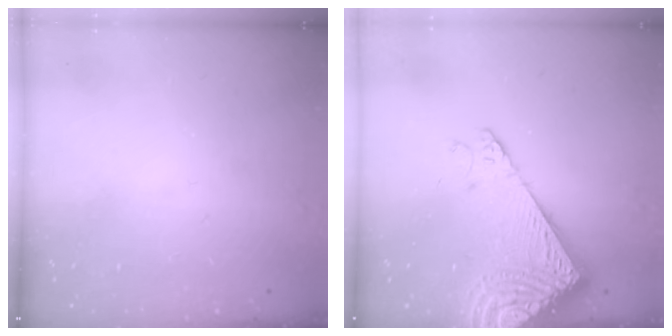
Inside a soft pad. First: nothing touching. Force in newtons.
{"total": 14.1, "press": 13.9, "slide": 2.2}